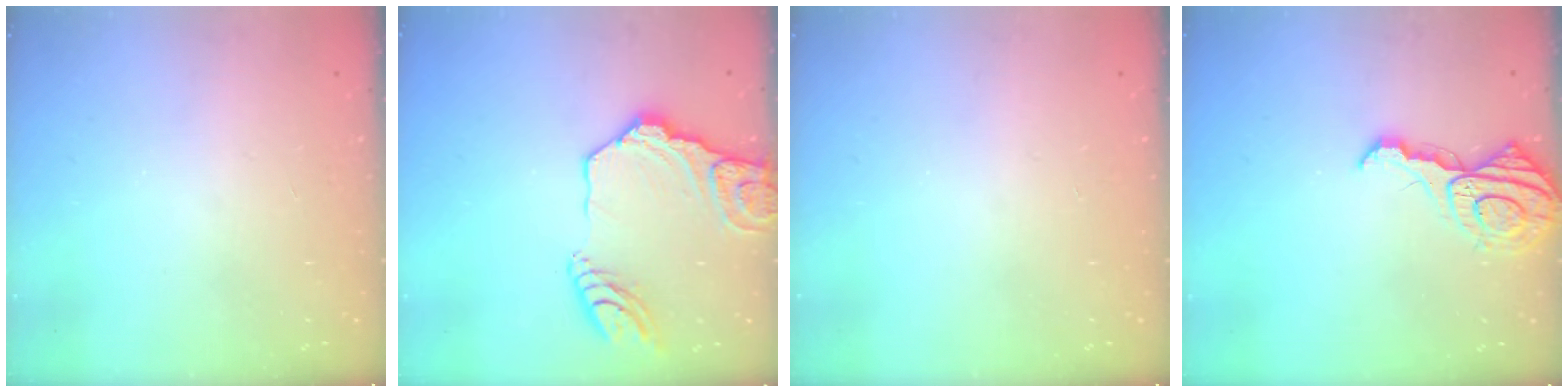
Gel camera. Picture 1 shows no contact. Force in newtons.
{"total": 16.9, "press": 16.8, "slide": 2.3}
{"total": 0.0}
{"total": 12.3, "press": 12.3, "slide": 0.8}